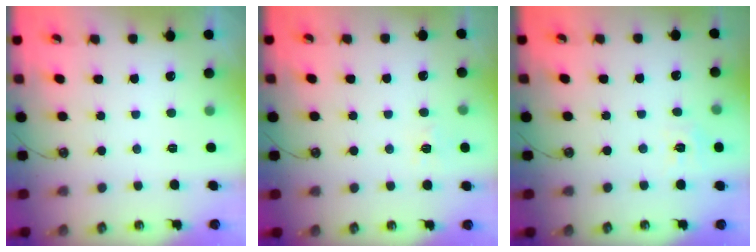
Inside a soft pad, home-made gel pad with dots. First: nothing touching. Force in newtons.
{"total": 6.3, "press": 6.3, "slide": 0.5}
{"total": 4.9, "press": 4.9, "slide": 0.4}